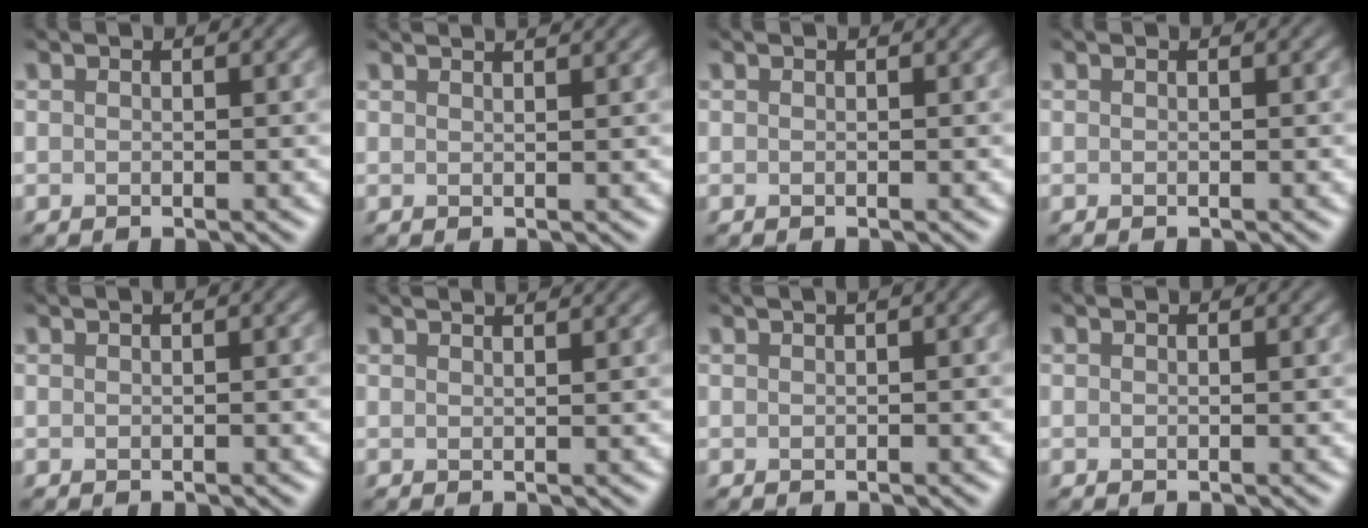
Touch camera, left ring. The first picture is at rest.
{"total": 3.2, "force": [2.5, 1.1, 1.6], "torque": [0.001, 0.015, -0.001]}
{"total": 0.0}
{"total": 0.0}
{"total": 1.1, "force": [0.4, 0.3, 1.0], "torque": [-0.014, 0.008, 0.004]}
{"total": 3.3, "force": [2.7, 1.1, 1.6], "torque": [0.000, 0.017, 0.002]}
{"total": 2.8, "force": [1.0, 1.1, 2.4], "torque": [-0.018, 0.014, 0.004]}
{"total": 0.0}